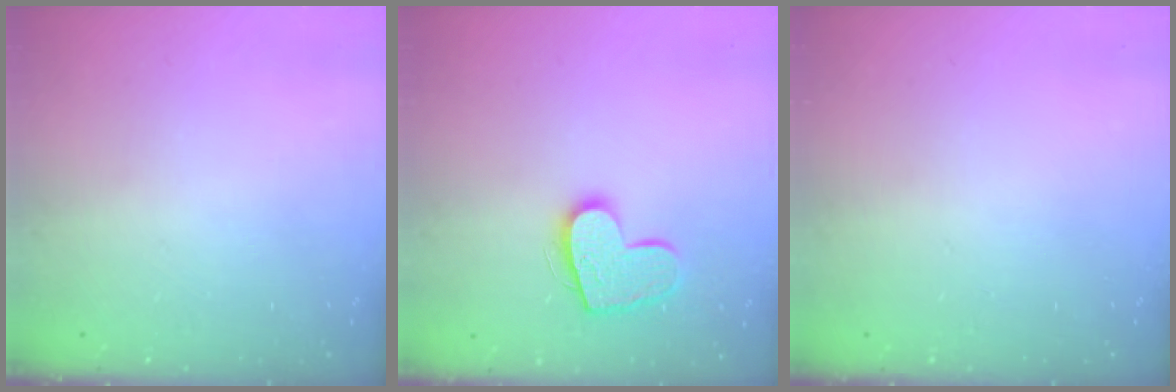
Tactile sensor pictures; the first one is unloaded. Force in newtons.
{"total": 13.3, "press": 13.3, "slide": 0.9}
{"total": 0.0}